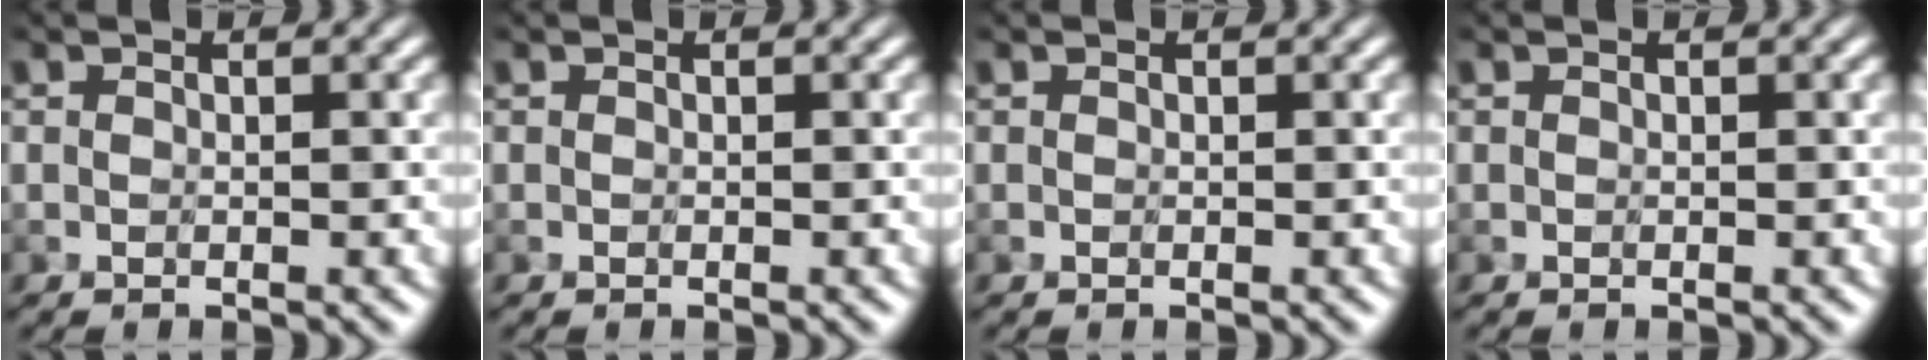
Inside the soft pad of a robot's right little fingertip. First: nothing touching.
{"total": 0.0}
{"total": 0.0}
{"total": 0.0}